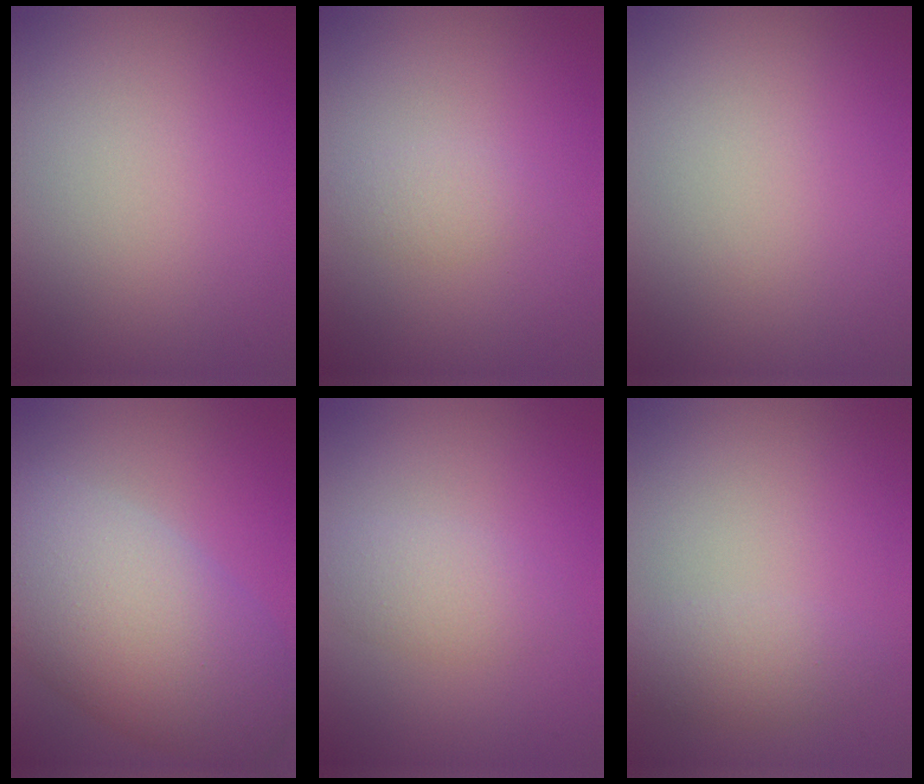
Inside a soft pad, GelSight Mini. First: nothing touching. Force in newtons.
{"total": 1.4, "press": 1.4, "slide": 0.0}
{"total": 0.0}
{"total": 11.1, "press": 11.1, "slide": 0.7}
{"total": 2.3, "press": 2.3, "slide": 0.1}
{"total": 2.1, "press": 2.1, "slide": 0.2}